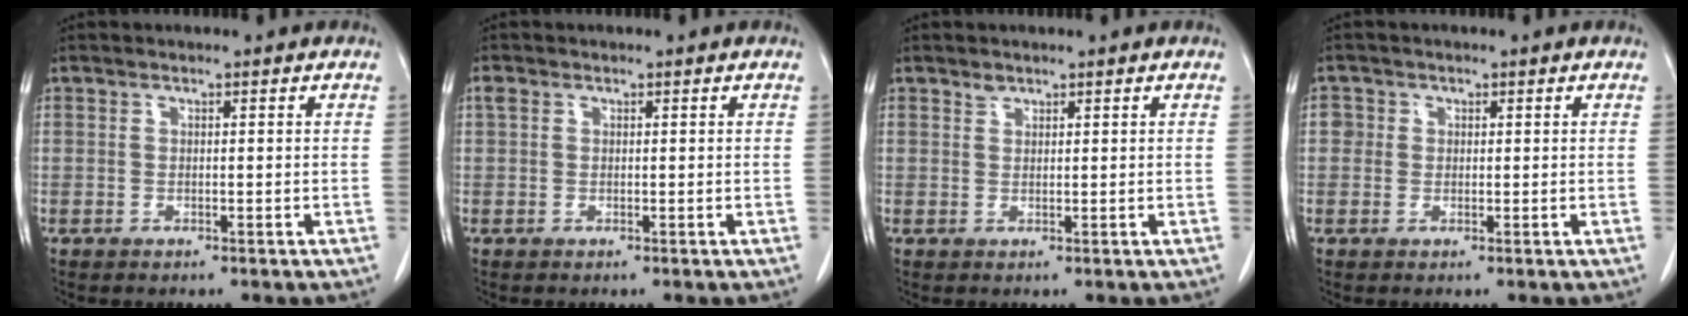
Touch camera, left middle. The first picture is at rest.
{"total": 0.9, "force": [0.4, 0.6, 0.4], "torque": [-0.017, 0.013, 0.009]}
{"total": 0.9, "force": [0.8, 0.4, 0.1], "torque": [0.001, -0.004, 0.011]}
{"total": 1.8, "force": [0.3, 1.7, 0.3], "torque": [0.004, 0.004, 0.000]}